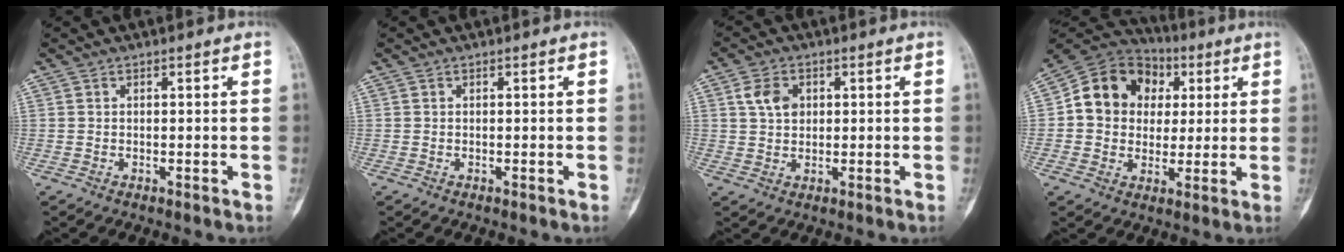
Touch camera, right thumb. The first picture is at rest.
{"total": 0.0}
{"total": 4.9, "force": [1.4, 3.7, 3.0], "torque": [-0.040, -0.002, 0.023]}
{"total": 14.6, "force": [2.5, 12.6, 6.9], "torque": [-0.084, 0.018, 0.037]}